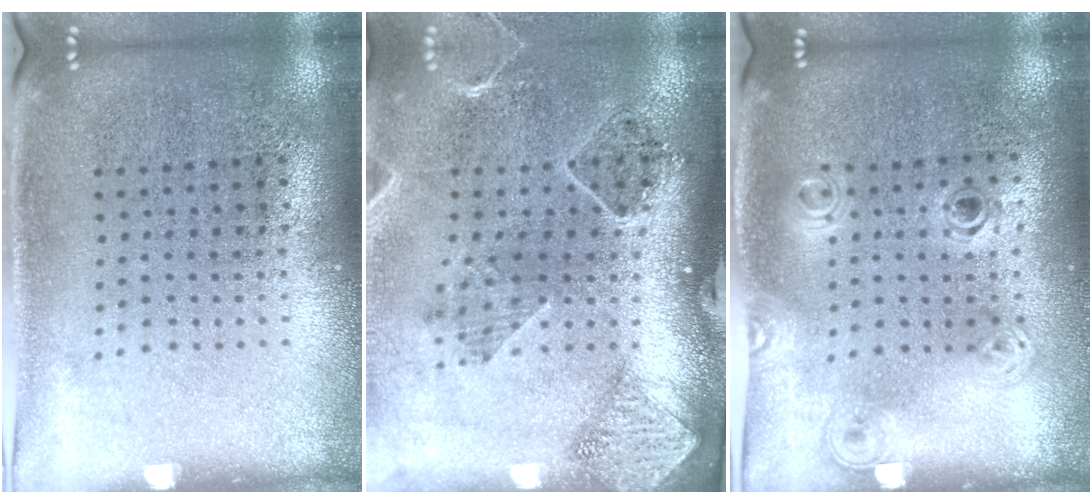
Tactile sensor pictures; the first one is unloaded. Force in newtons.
{"total": 1.5, "press": 1.5, "slide": 0.1}
{"total": 1.2, "press": 1.1, "slide": 0.5}